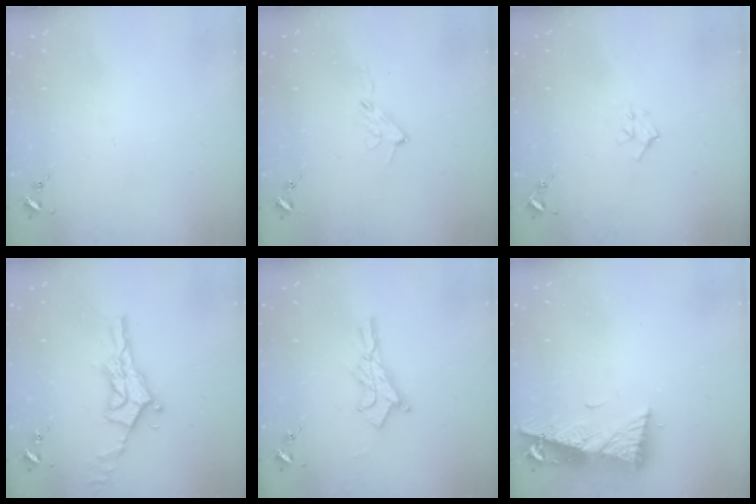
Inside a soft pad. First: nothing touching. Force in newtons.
{"total": 5.3, "press": 5.3, "slide": 0.7}
{"total": 7.7, "press": 7.6, "slide": 0.9}
{"total": 14.0, "press": 14.0, "slide": 1.1}
{"total": 12.9, "press": 12.8, "slide": 1.0}
{"total": 9.3, "press": 9.2, "slide": 1.3}